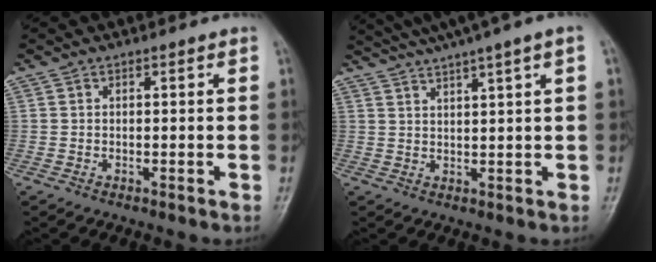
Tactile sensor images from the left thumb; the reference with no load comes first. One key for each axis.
{"total": 10.9, "fx": 7.8, "fy": 0.0, "fz": 7.6, "tx": -0.121, "ty": 0.010, "tz": 0.115}